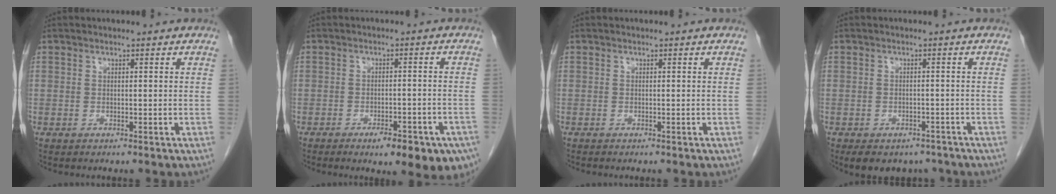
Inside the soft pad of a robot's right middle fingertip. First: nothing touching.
{"total": 10.9, "force": [-7.1, 3.4, 7.6], "torque": [-0.063, 0.005, -0.093]}
{"total": 0.0}
{"total": 8.1, "force": [-6.2, 4.4, 2.8], "torque": [-0.036, 0.007, -0.083]}